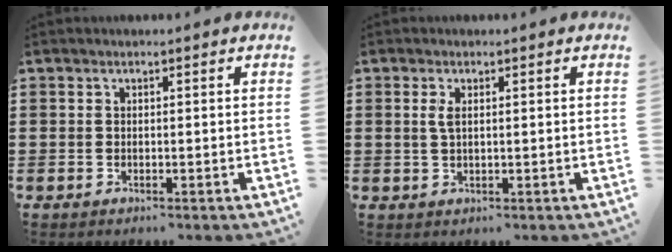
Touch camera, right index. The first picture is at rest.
{"total": 1.7, "force": [0.4, 0.5, 1.5], "torque": [-0.032, 0.003, 0.006]}